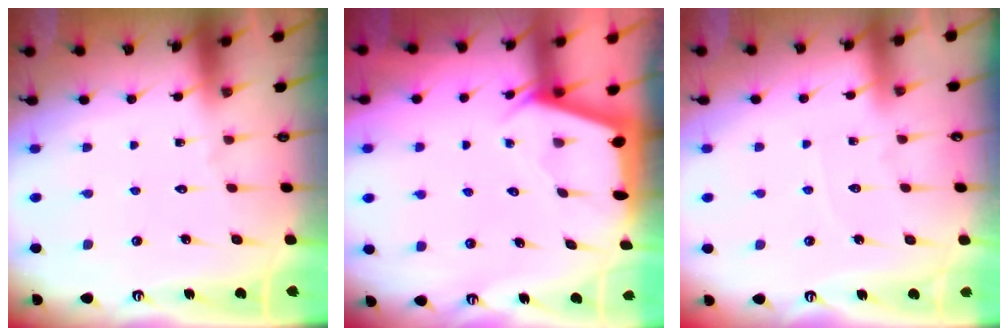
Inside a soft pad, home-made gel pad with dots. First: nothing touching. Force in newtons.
{"total": 2.4, "press": 2.3, "slide": 0.3}
{"total": 2.5, "press": 2.4, "slide": 0.4}